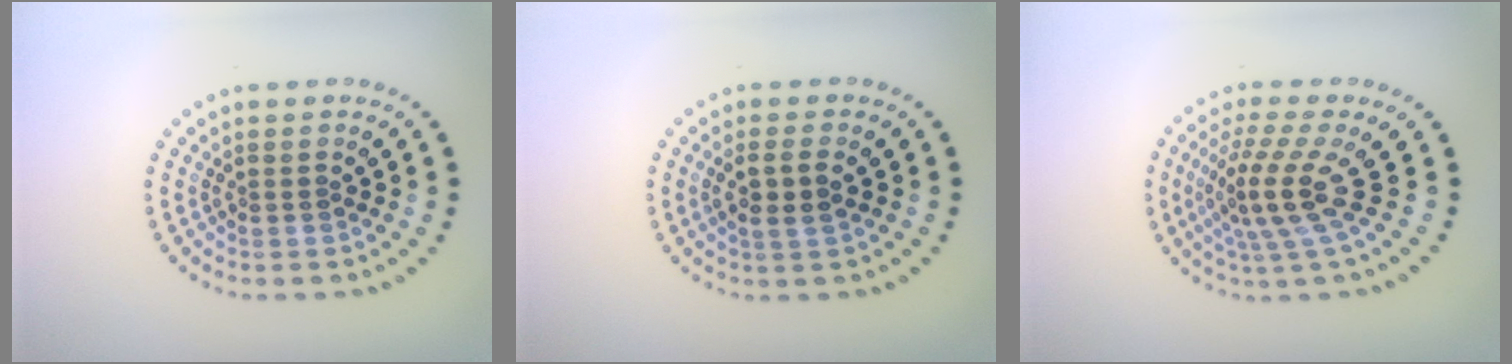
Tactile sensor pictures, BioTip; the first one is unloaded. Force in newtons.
{"total": 2.3, "press": 2.2, "slide": 0.8}
{"total": 4.4, "press": 3.1, "slide": 3.1}